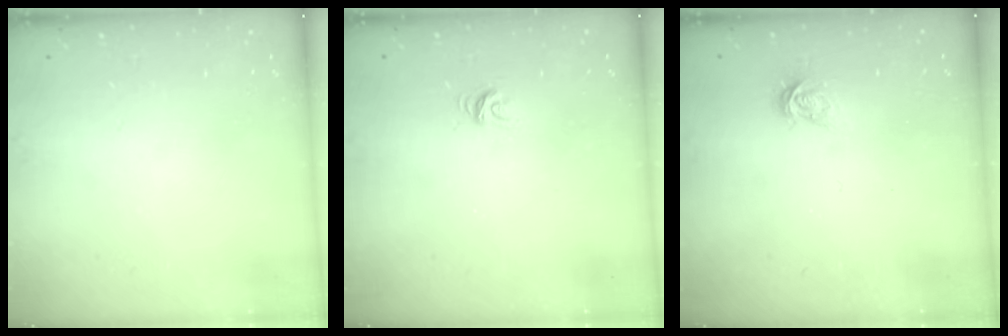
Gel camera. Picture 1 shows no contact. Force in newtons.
{"total": 4.7, "press": 4.7, "slide": 0.3}
{"total": 3.2, "press": 3.2, "slide": 0.3}